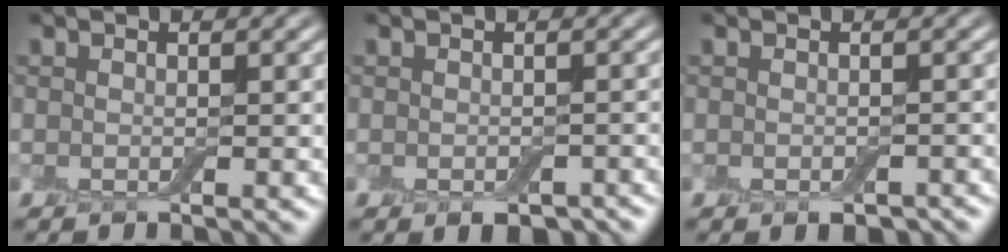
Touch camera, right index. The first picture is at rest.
{"total": 2.3, "force": [-1.3, 1.2, 1.5], "torque": [-0.021, -0.008, -0.014]}
{"total": 1.6, "force": [-0.9, 0.8, 1.0], "torque": [-0.015, -0.005, -0.011]}